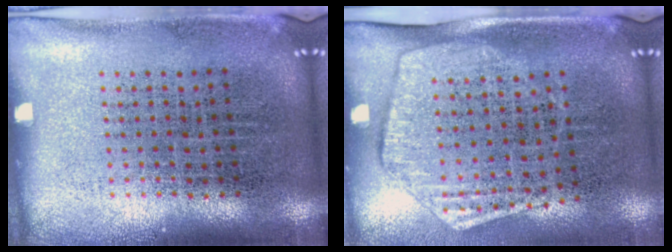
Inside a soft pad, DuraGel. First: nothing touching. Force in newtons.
{"total": 1.8, "press": 1.5, "slide": 0.8}